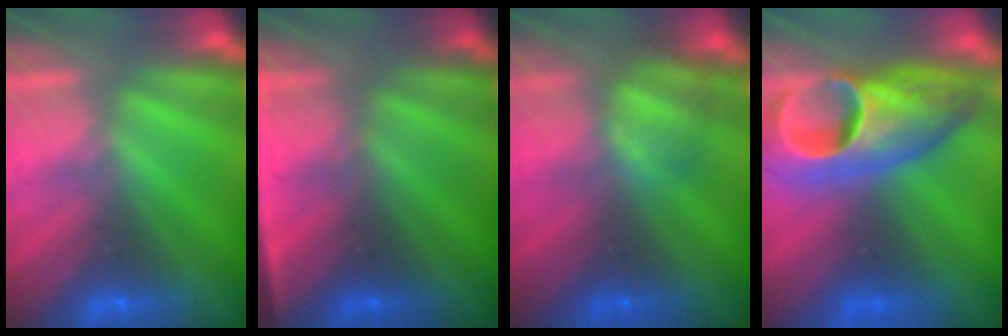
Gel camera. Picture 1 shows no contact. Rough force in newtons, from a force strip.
{"total": 4.7}
{"total": 2.5}
{"total": 12.7}